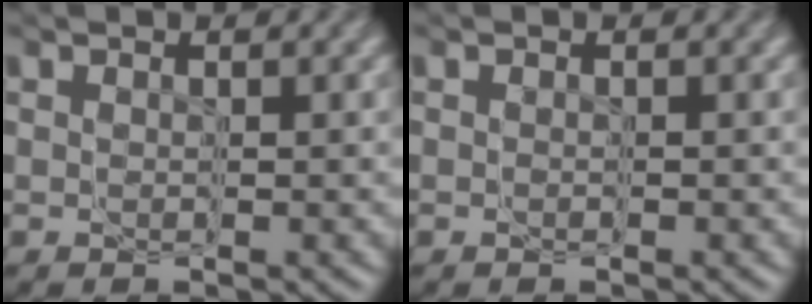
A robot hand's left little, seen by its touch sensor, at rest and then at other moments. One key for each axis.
{"total": 0.0}